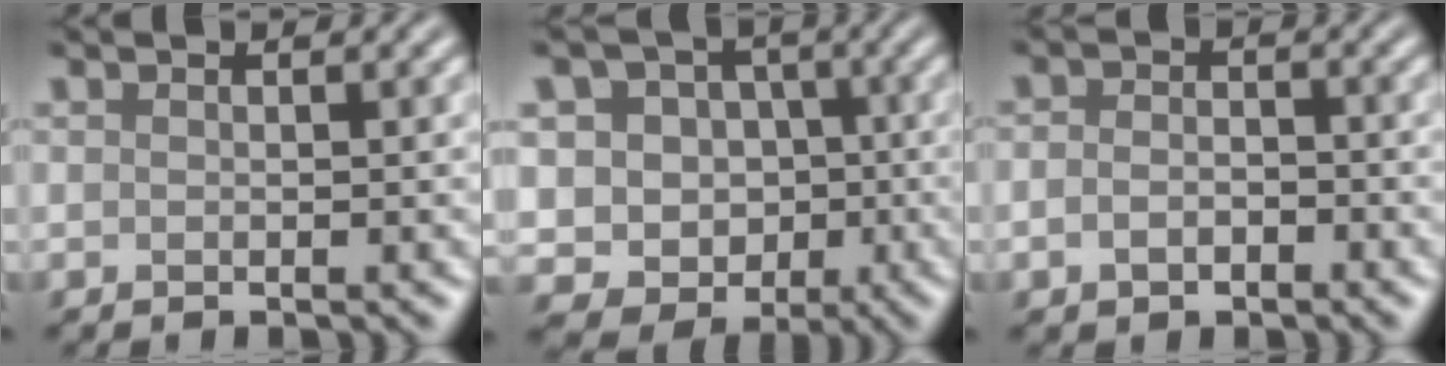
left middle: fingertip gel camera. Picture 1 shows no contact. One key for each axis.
{"total": 8.1, "fx": -0.8, "fy": 7.4, "fz": 3.1, "tx": -0.034, "ty": 0.025, "tz": -0.043}
{"total": 2.2, "fx": -0.9, "fy": 1.5, "fz": 1.3, "tx": -0.024, "ty": 0.000, "tz": -0.022}